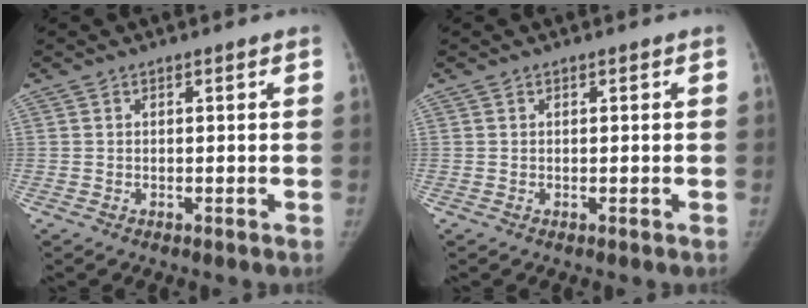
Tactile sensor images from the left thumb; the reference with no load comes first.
{"total": 0.0}